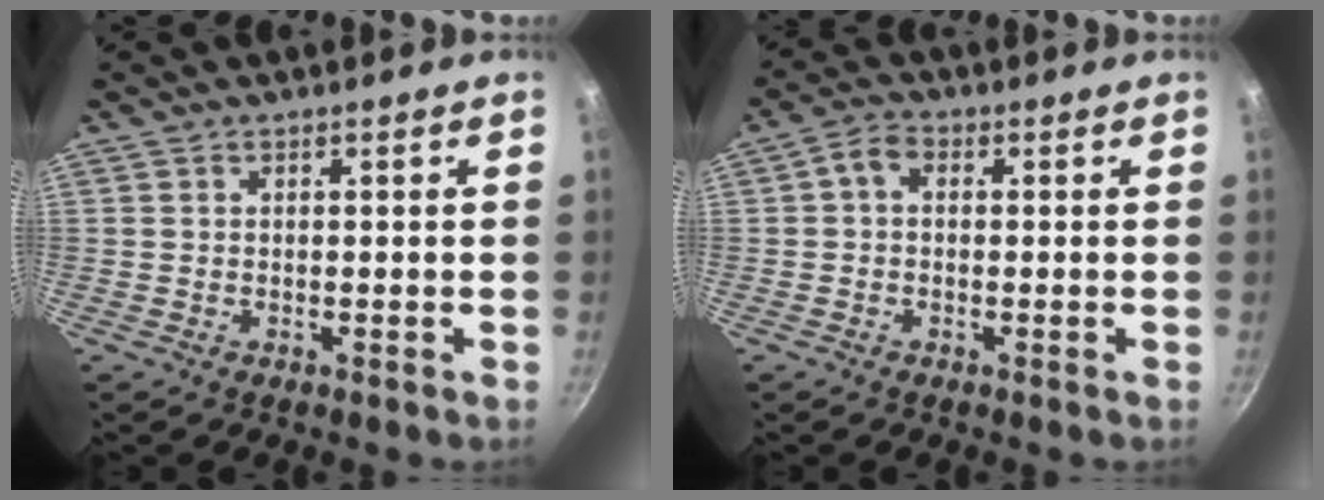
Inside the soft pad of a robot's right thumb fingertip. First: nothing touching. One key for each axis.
{"total": 3.4, "fx": 0.3, "fy": 2.3, "fz": 2.4, "tx": -0.051, "ty": 0.012, "tz": -0.005}